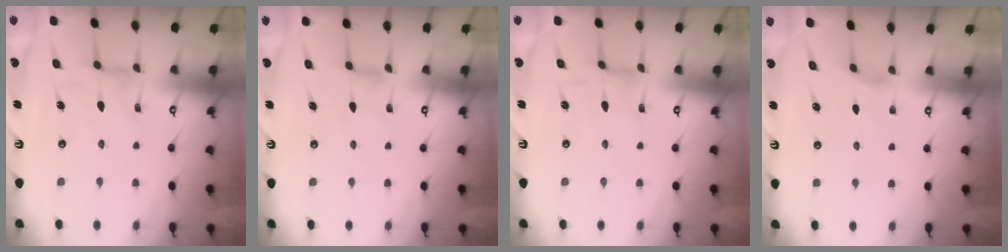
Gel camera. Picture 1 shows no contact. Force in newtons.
{"total": 2.1, "press": 2.0, "slide": 0.4}
{"total": 1.1, "press": 1.1, "slide": 0.2}
{"total": 2.2, "press": 2.2, "slide": 0.4}